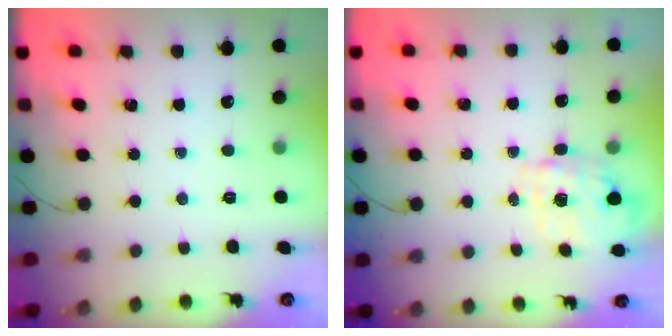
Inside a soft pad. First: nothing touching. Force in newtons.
{"total": 3.9, "press": 3.9, "slide": 0.8}